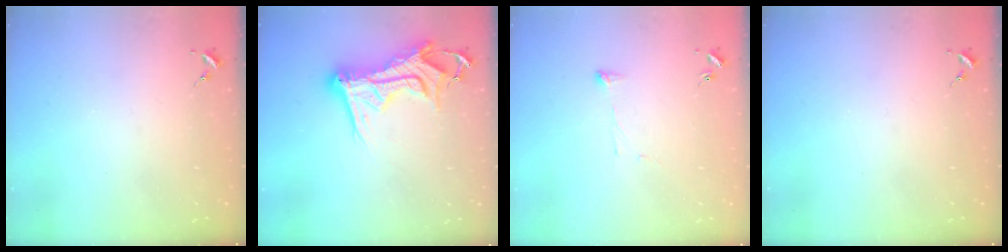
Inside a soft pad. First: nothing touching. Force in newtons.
{"total": 17.5, "press": 17.4, "slide": 1.8}
{"total": 3.8, "press": 3.8, "slide": 0.6}
{"total": 0.0}